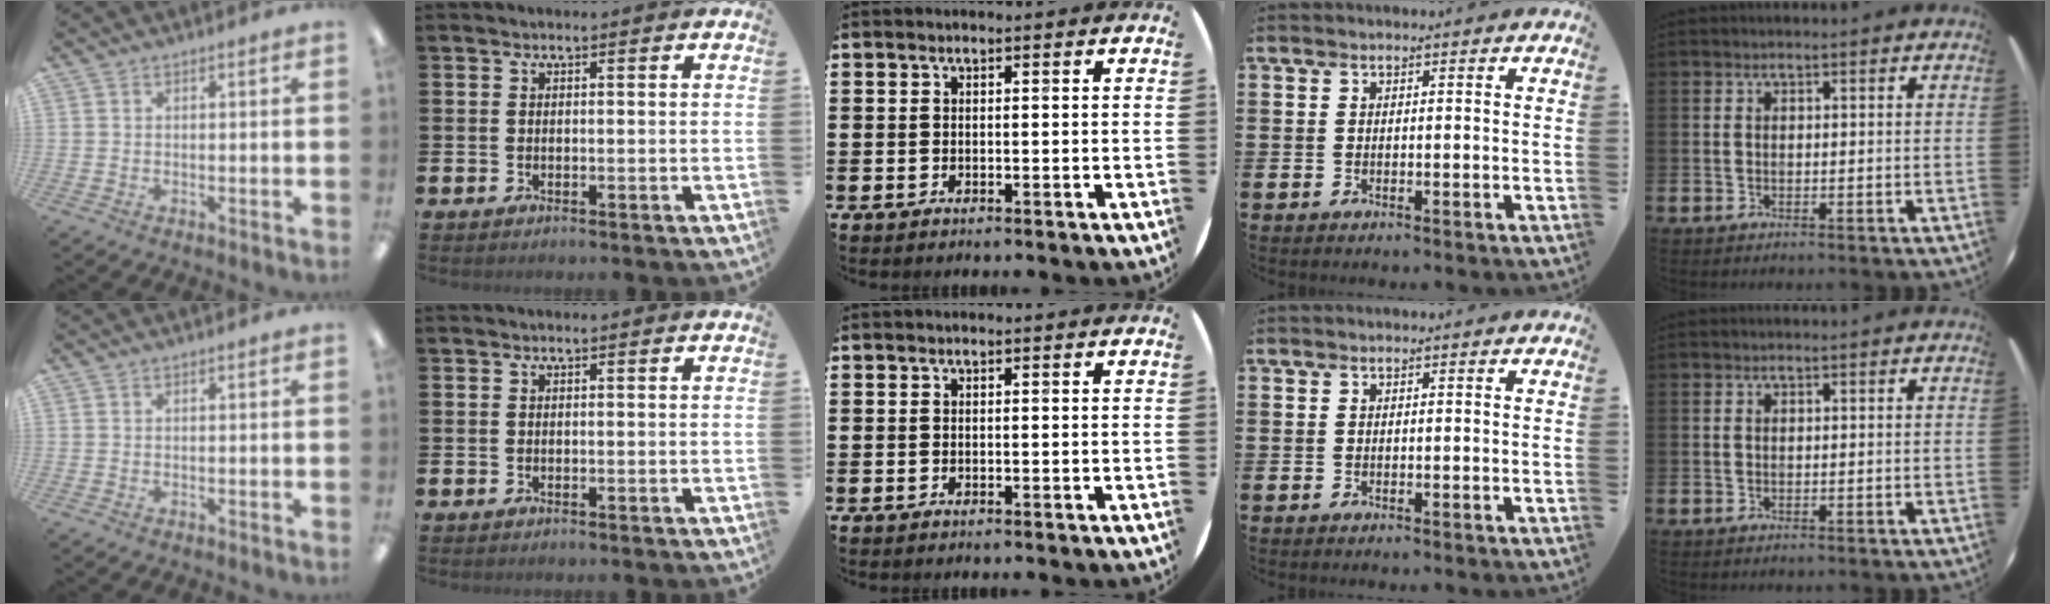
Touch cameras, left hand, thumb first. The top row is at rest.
{}